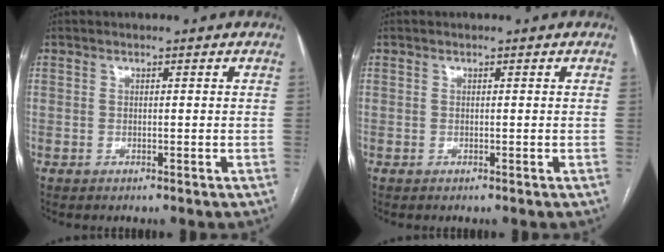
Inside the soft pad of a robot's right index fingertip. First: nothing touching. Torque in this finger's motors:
{"motor_torque": [-0.12, 0.12, 0.00, 0.00]}